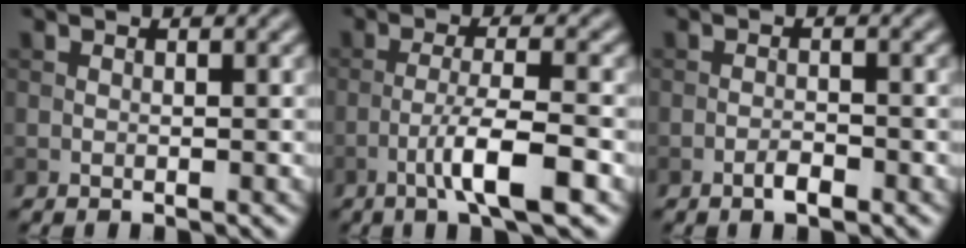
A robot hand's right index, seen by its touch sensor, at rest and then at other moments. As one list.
[{"total": 5.4, "force": [-2.4, 0.7, 4.7], "torque": [-0.082, 0.006, -0.046]}, {"total": 1.5, "force": [-0.9, 0.4, 1.1], "torque": [-0.020, 0.002, -0.019]}]